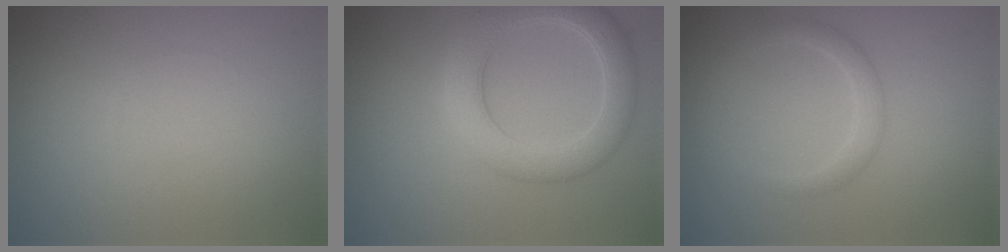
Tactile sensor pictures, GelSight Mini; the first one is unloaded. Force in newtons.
{"total": 5.0, "press": 5.0, "slide": 0.0}
{"total": 1.8, "press": 1.7, "slide": 0.1}